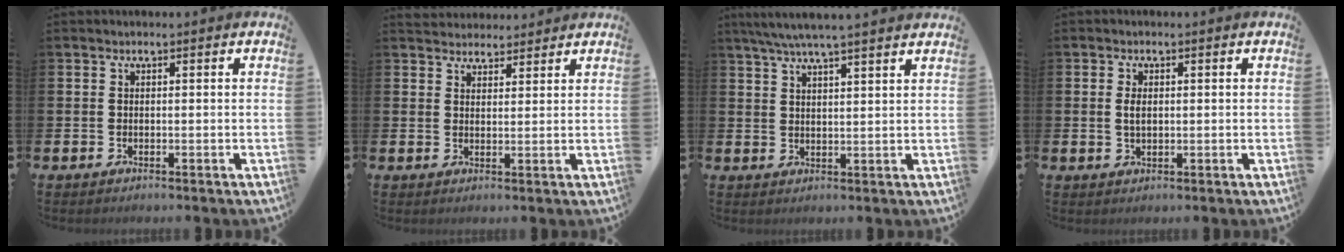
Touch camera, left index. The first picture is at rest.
{"total": 3.6, "force": [3.4, 1.1, -0.2], "torque": [0.003, -0.013, 0.060]}
{"total": 5.2, "force": [4.8, -0.5, 1.8], "torque": [-0.057, -0.011, 0.088]}
{"total": 1.8, "force": [0.5, 1.0, 1.5], "torque": [-0.015, -0.001, 0.003]}